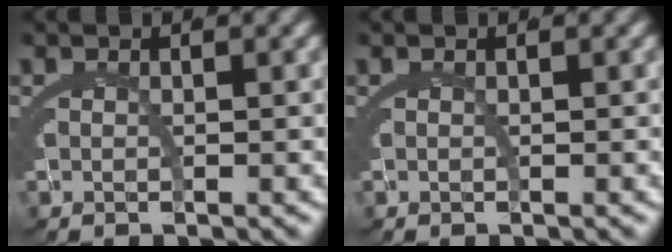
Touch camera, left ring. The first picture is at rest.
{"total": 0.0}